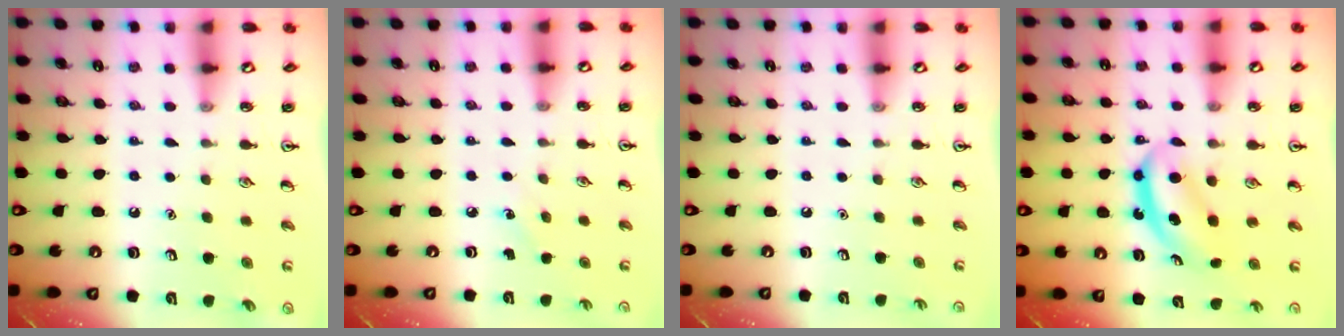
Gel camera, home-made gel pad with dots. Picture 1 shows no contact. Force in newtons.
{"total": 3.0, "press": 2.8, "slide": 1.1}
{"total": 0.0}
{"total": 5.5, "press": 5.5, "slide": 0.7}